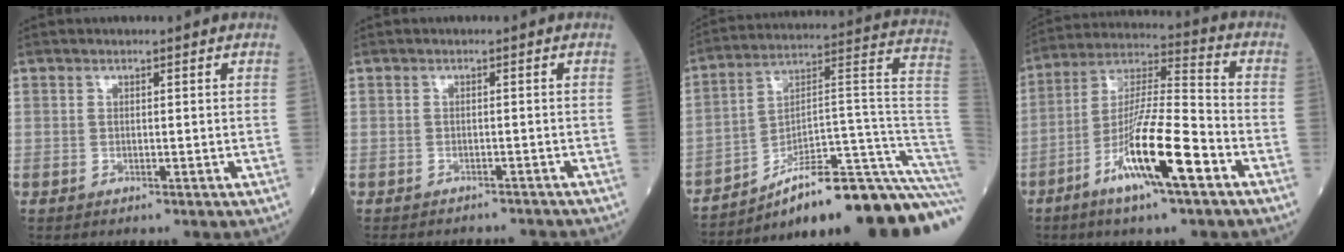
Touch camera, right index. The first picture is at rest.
{"total": 7.4, "force": [-7.0, 2.1, 1.4], "torque": [-0.010, 0.003, -0.080]}
{"total": 24.3, "force": [-19.0, 1.6, 15.1], "torque": [-0.108, 0.047, -0.278]}
{"total": 14.9, "force": [-6.9, 1.2, 13.1], "torque": [-0.251, -0.010, -0.126]}